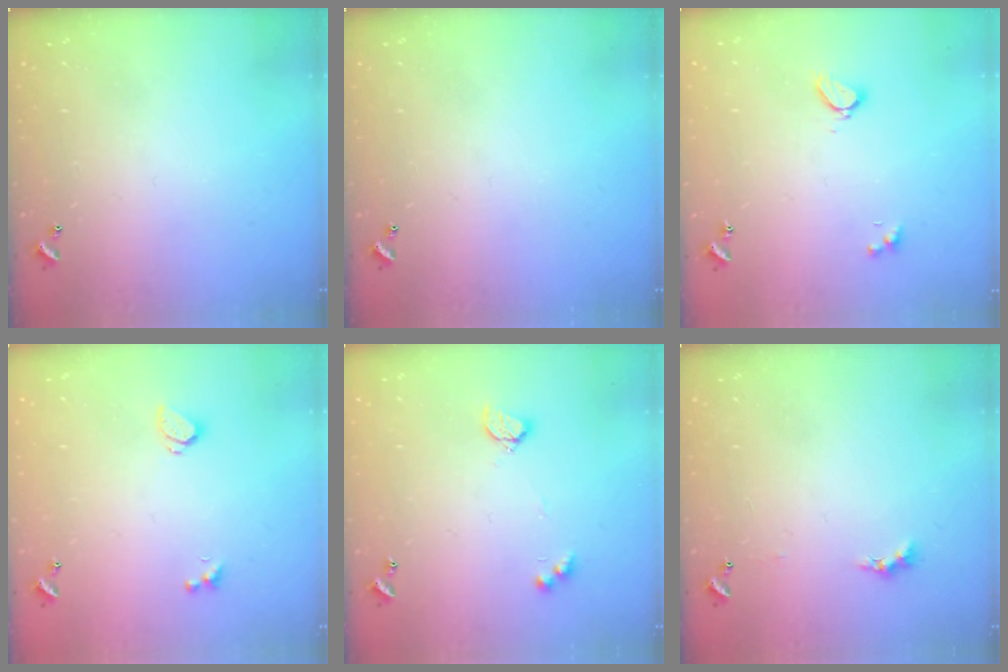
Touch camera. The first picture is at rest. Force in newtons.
{"total": 0.0}
{"total": 2.2, "press": 2.2, "slide": 0.3}
{"total": 0.8, "press": 0.6, "slide": 0.4}
{"total": 4.1, "press": 4.0, "slide": 0.8}
{"total": 0.6, "press": 0.4, "slide": 0.5}